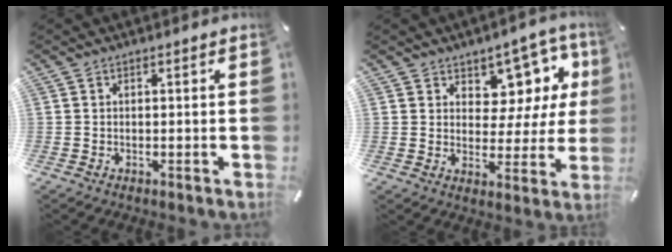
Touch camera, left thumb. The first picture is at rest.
{"total": 9.2, "force": [5.3, 6.7, 3.4], "torque": [-0.046, -0.050, 0.096]}